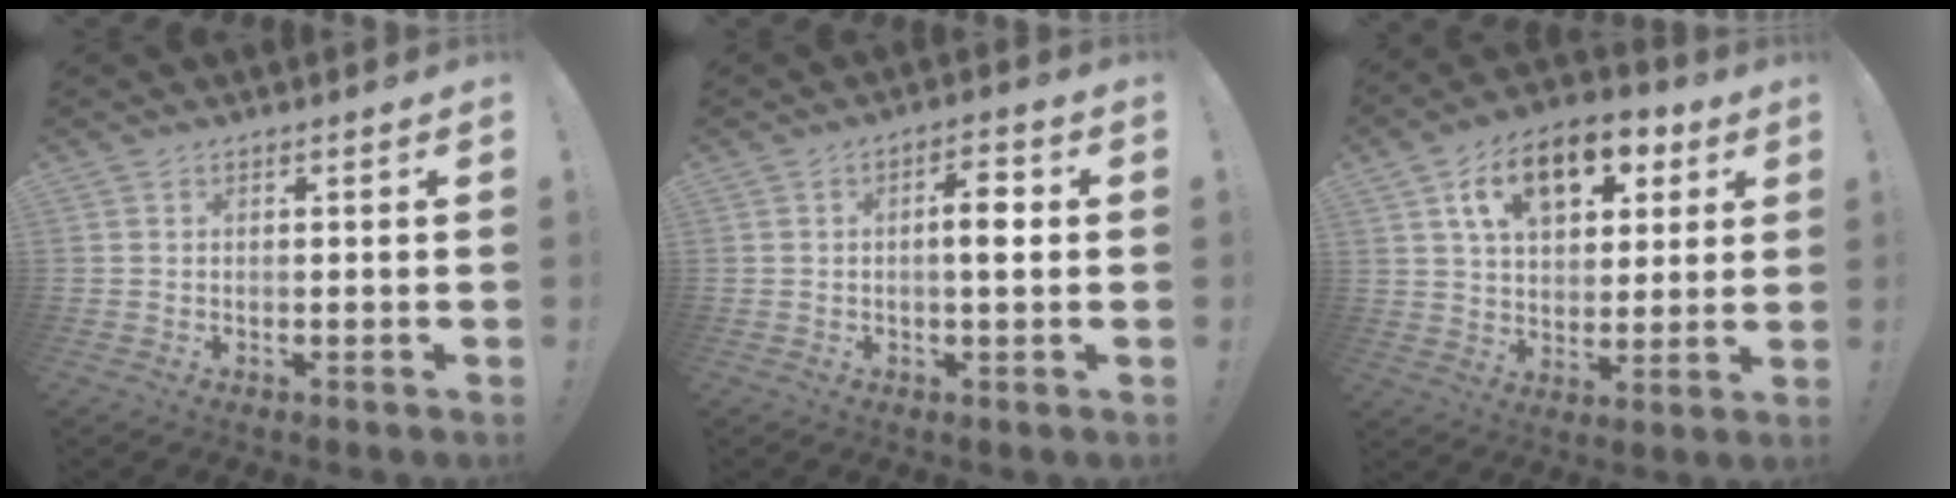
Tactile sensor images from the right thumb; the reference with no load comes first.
{"total": 5.9, "force": [0.4, 1.3, 5.7], "torque": [-0.083, 0.003, -0.004]}
{"total": 14.0, "force": [7.0, 9.1, 8.0], "torque": [-0.111, -0.029, 0.124]}